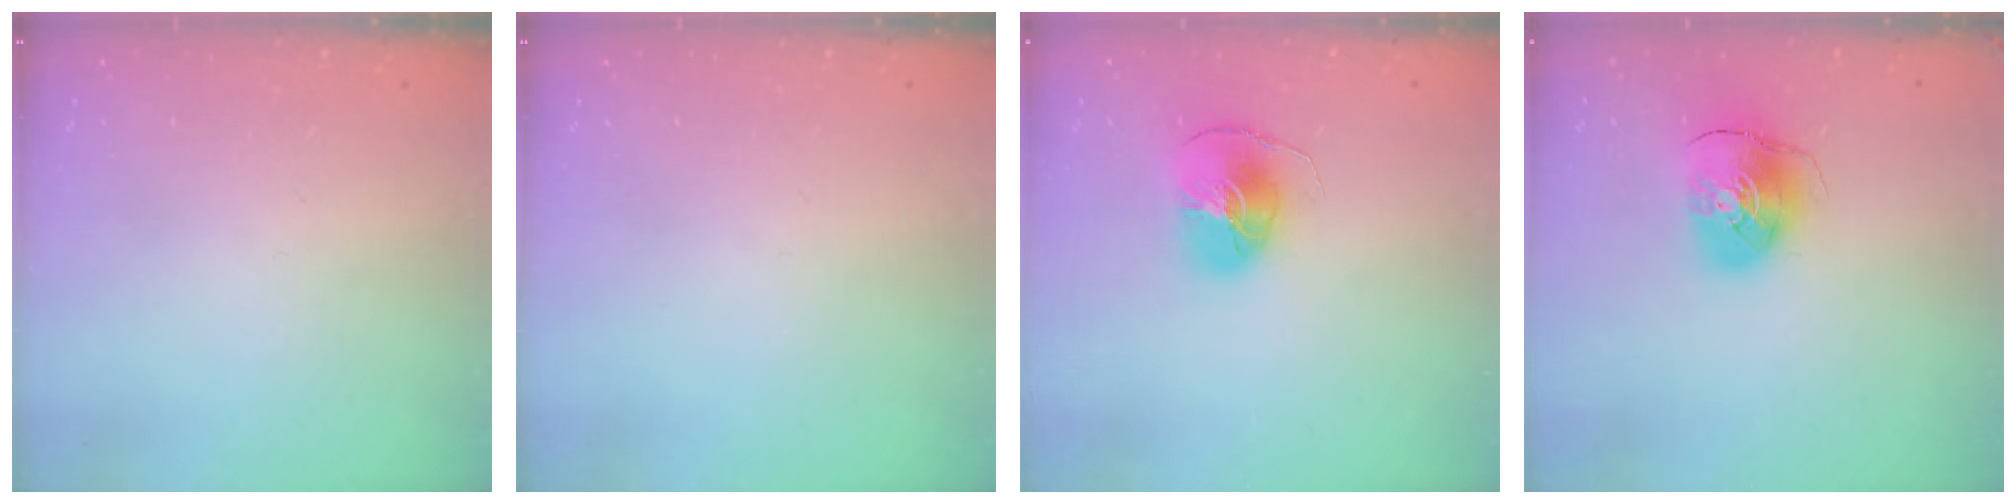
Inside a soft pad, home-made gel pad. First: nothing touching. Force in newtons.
{"total": 0.0}
{"total": 8.7, "press": 8.7, "slide": 0.6}
{"total": 9.7, "press": 9.6, "slide": 1.4}